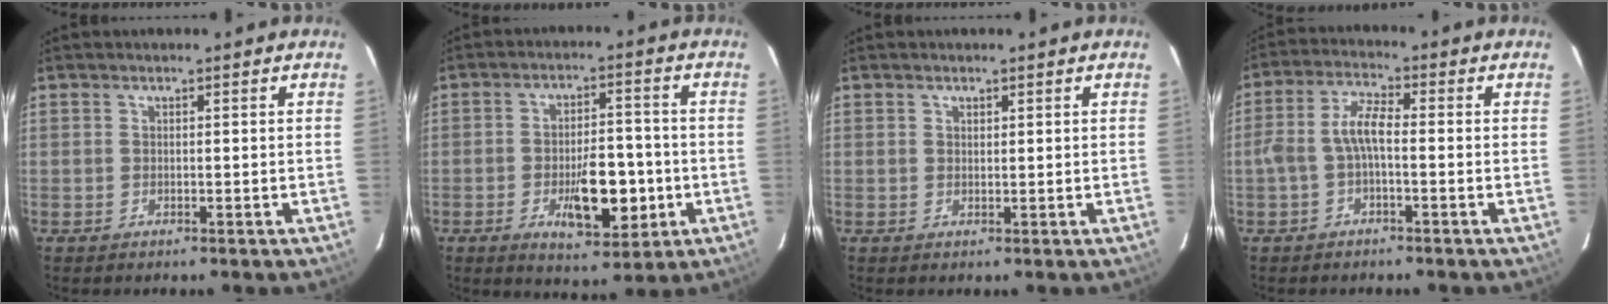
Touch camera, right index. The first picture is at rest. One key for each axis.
{"total": 11.2, "fx": -3.3, "fy": 4.7, "fz": 9.6, "tx": -0.163, "ty": 0.001, "tz": -0.038}
{"total": 0.7, "fx": 0.5, "fy": 0.5, "fz": 0.2, "tx": -0.003, "ty": 0.003, "tz": 0.008}
{"total": 5.2, "fx": -1.3, "fy": 1.7, "fz": 4.7, "tx": -0.106, "ty": 0.017, "tz": -0.025}